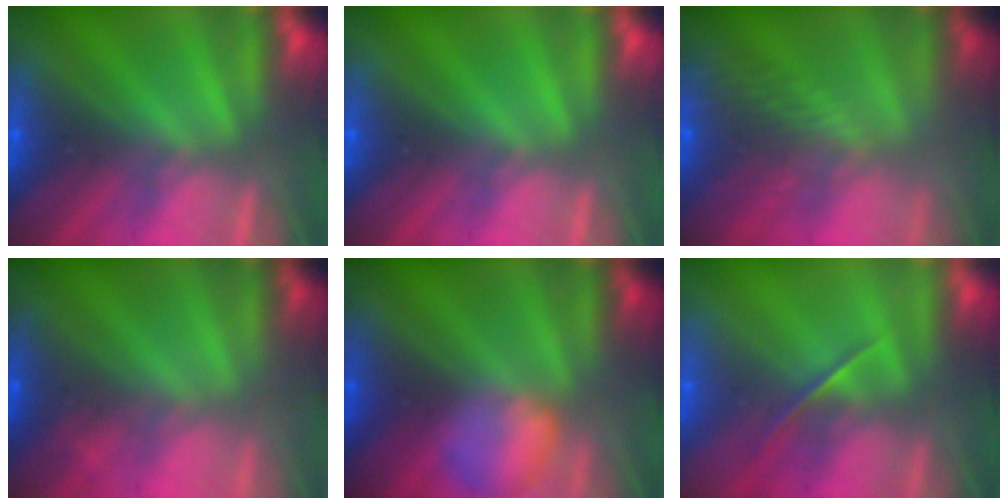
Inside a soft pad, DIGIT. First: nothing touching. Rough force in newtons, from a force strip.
{"total": 0.0}
{"total": 6.8}
{"total": 1.9}
{"total": 2.4}
{"total": 1.4}